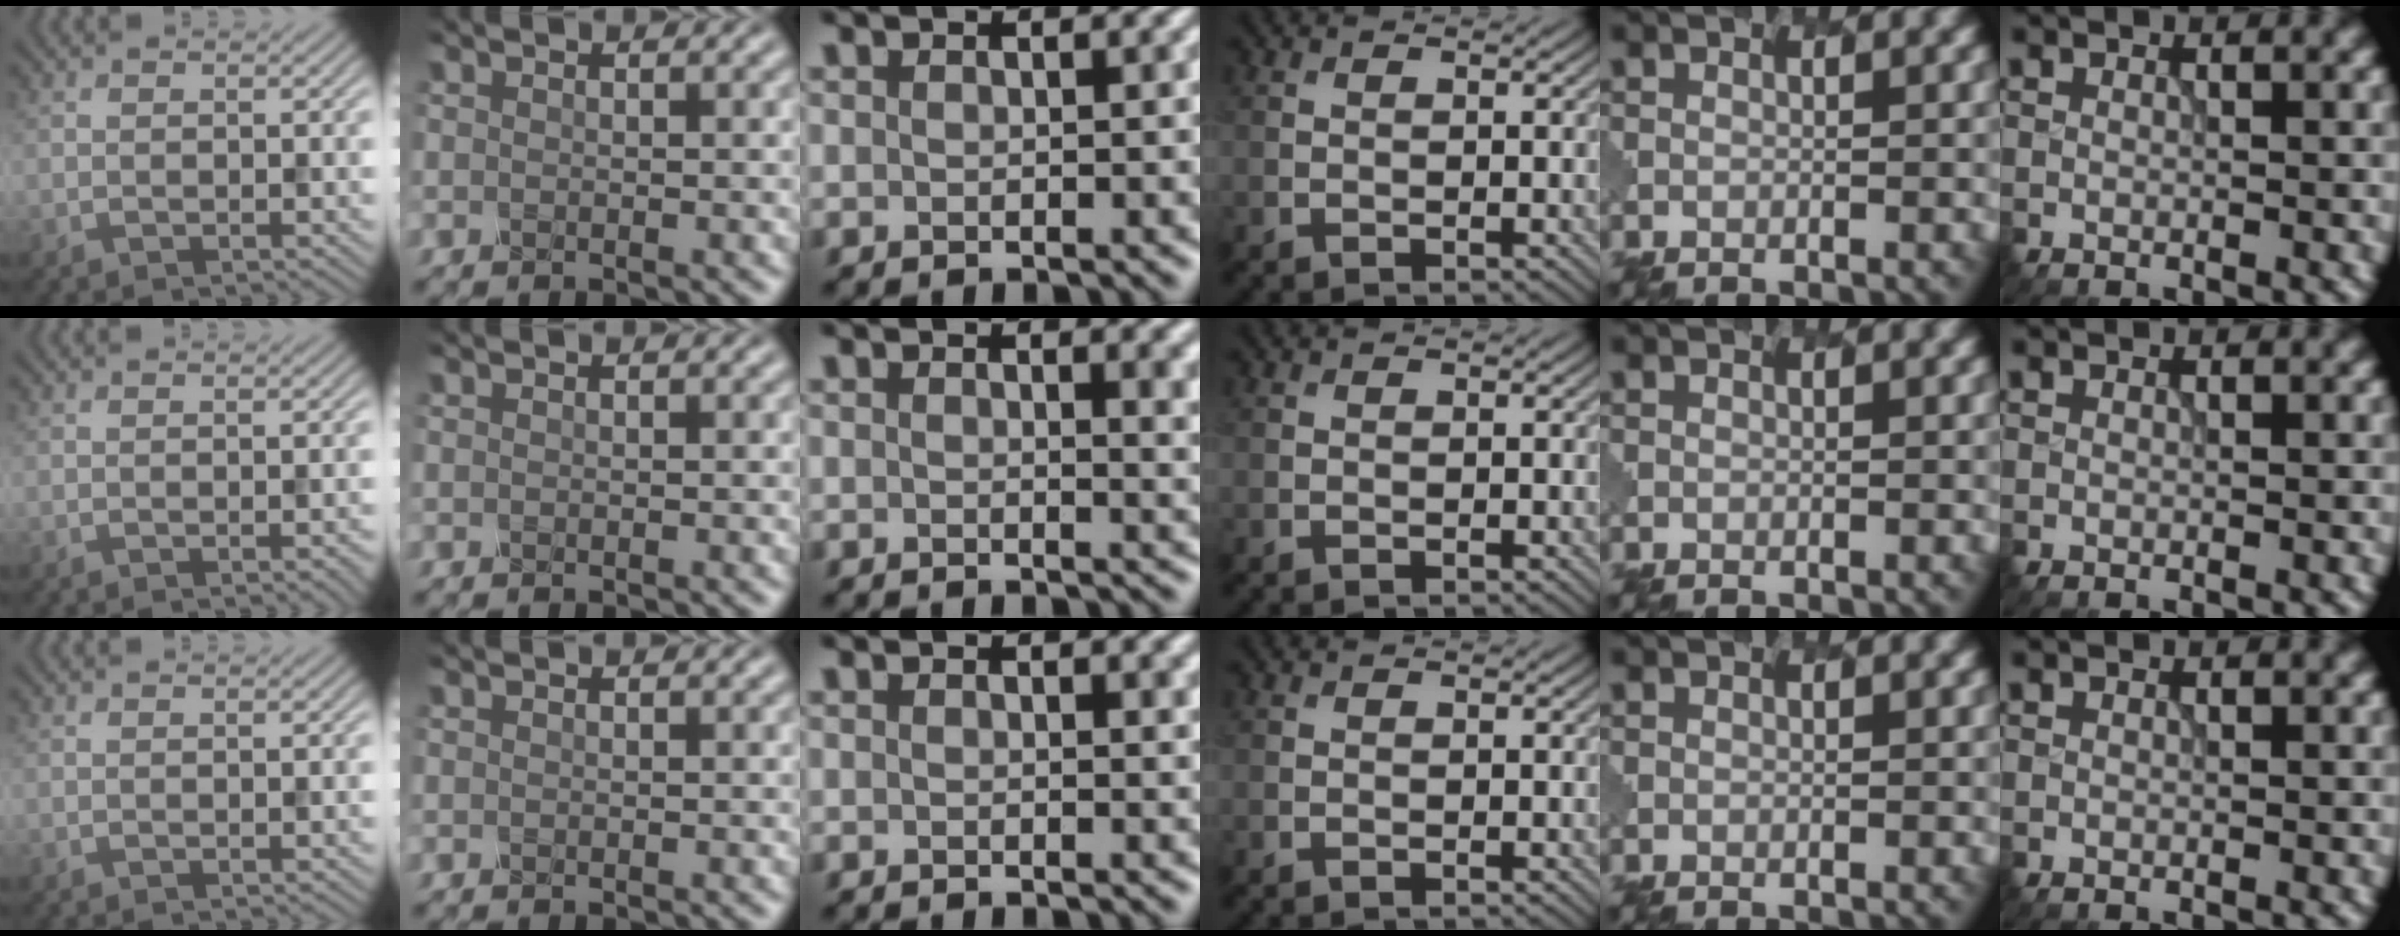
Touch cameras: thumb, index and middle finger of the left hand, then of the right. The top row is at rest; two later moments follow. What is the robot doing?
{"motion": "dispense", "object": "dispenser bottle"}